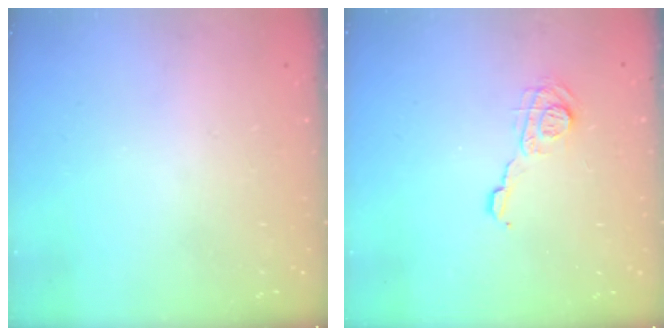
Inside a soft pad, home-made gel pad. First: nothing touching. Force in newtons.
{"total": 8.3, "press": 8.3, "slide": 0.0}